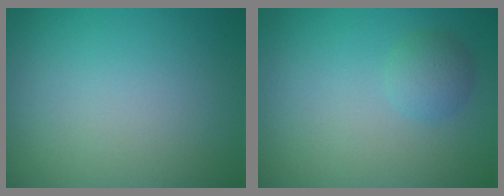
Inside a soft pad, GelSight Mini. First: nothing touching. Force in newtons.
{"total": 1.7, "press": 1.7, "slide": 0.1}